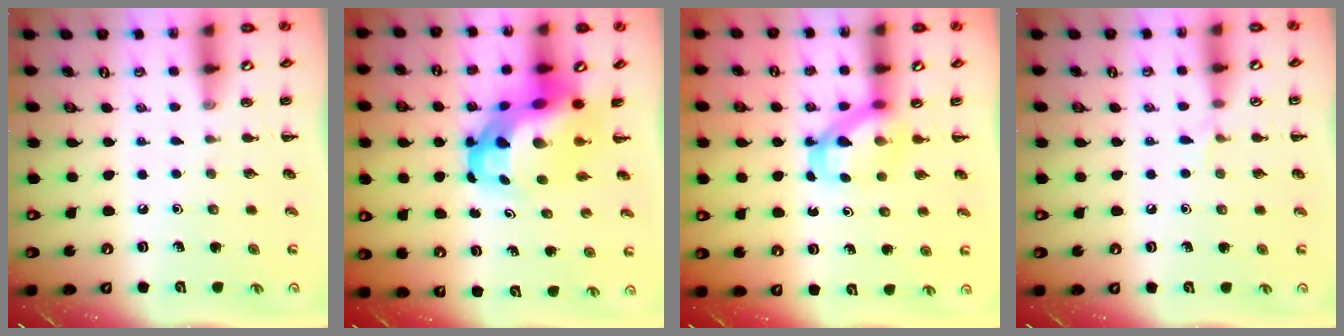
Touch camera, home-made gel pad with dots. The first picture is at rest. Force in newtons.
{"total": 8.5, "press": 8.1, "slide": 2.6}
{"total": 5.3, "press": 5.3, "slide": 0.8}
{"total": 3.8, "press": 3.5, "slide": 1.4}